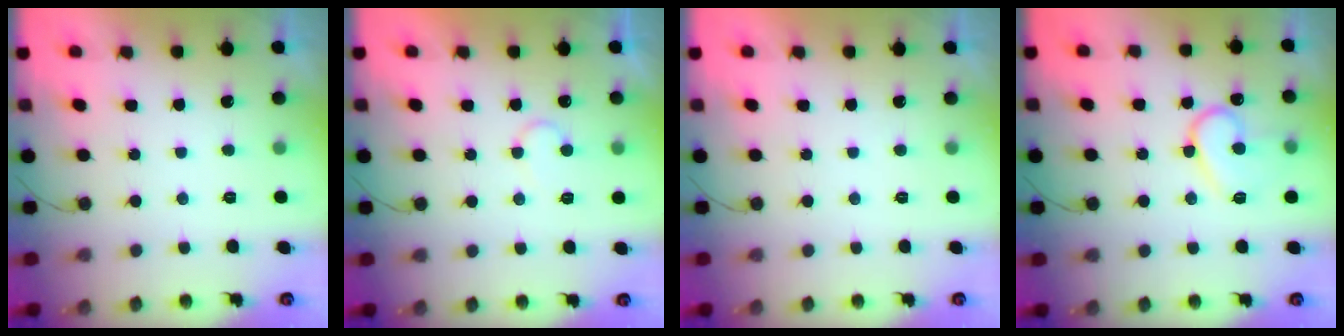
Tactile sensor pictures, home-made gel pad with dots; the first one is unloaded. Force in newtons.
{"total": 6.2, "press": 6.2, "slide": 0.5}
{"total": 1.8, "press": 1.8, "slide": 0.0}
{"total": 12.9, "press": 12.8, "slide": 1.4}